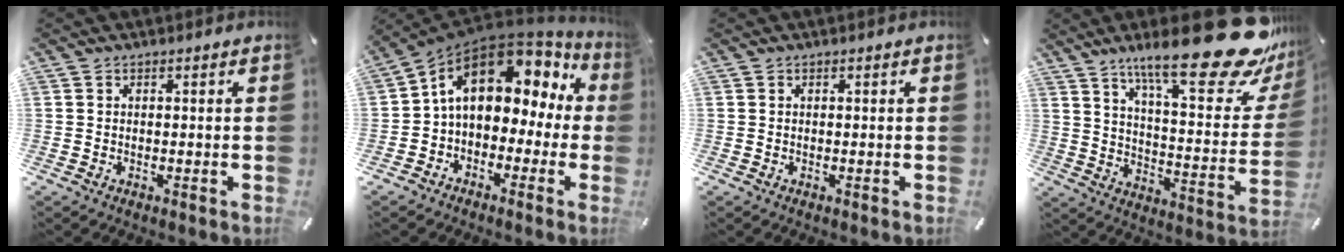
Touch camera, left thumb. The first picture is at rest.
{"total": 14.2, "force": [4.7, 9.7, 9.2], "torque": [-0.149, -0.014, 0.082]}
{"total": 0.0}
{"total": 28.2, "force": [19.5, 7.2, 19.1], "torque": [-0.279, -0.143, 0.313]}